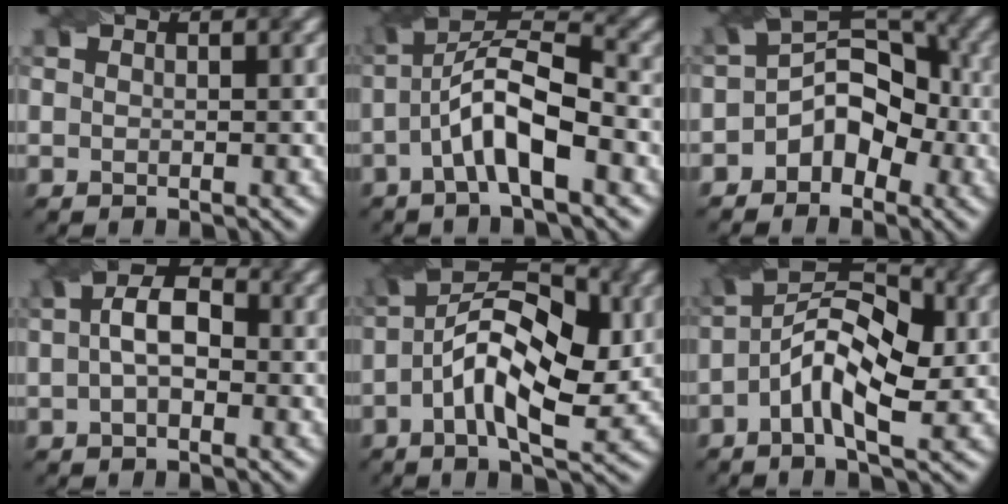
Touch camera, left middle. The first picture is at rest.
{"total": 7.5, "force": [-2.0, 2.4, 6.8], "torque": [-0.129, 0.019, -0.042]}
{"total": 5.4, "force": [-1.9, 3.8, 3.3], "torque": [-0.034, 0.010, -0.042]}
{"total": 4.3, "force": [0.2, 2.4, 3.6], "torque": [-0.060, 0.011, -0.006]}
{"total": 10.2, "force": [-0.5, 4.9, 9.0], "torque": [-0.157, 0.015, -0.015]}
{"total": 7.3, "force": [-1.0, 3.3, 6.4], "torque": [-0.118, 0.021, -0.025]}